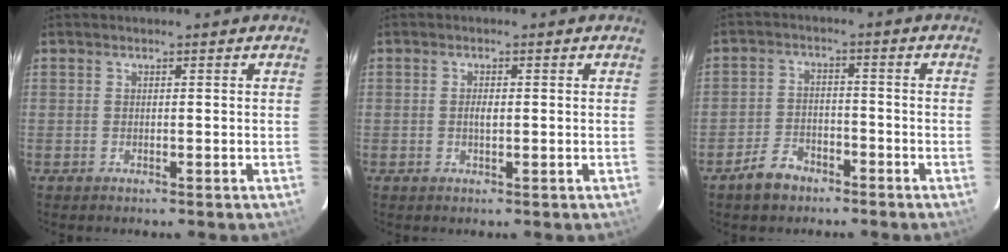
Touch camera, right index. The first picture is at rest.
{"total": 1.6, "force": [-0.1, 0.6, 1.4], "torque": [-0.026, 0.001, -0.002]}
{"total": 6.0, "force": [-4.3, 3.6, 2.1], "torque": [-0.059, 0.015, -0.070]}